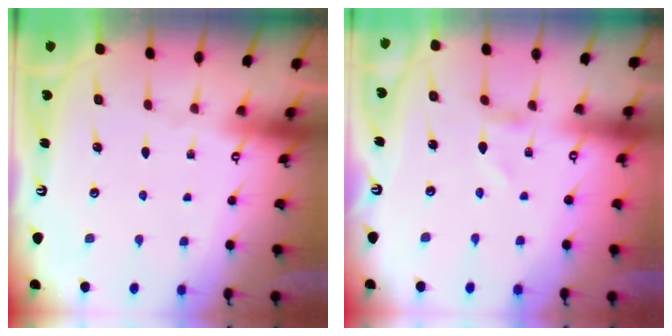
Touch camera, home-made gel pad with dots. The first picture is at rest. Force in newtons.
{"total": 0.7, "press": 0.6, "slide": 0.1}